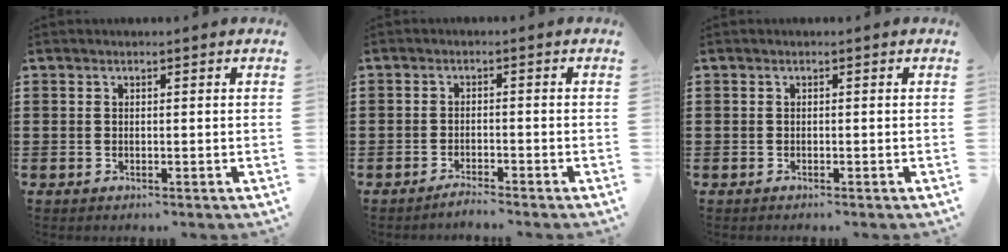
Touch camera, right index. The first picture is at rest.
{"total": 1.8, "force": [-1.8, -0.2, 0.2], "torque": [-0.009, -0.001, -0.034]}
{"total": 0.0}